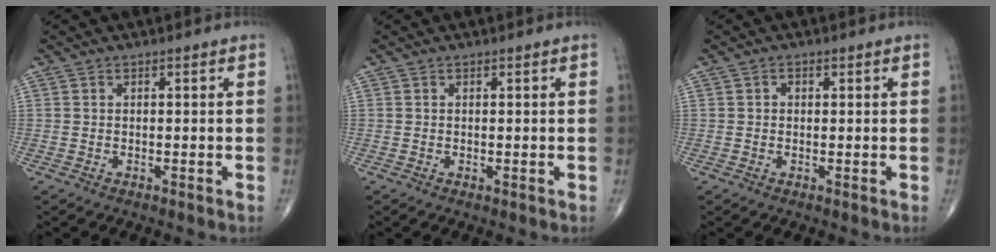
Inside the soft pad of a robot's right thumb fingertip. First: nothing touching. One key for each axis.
{"total": 0.0}
{"total": 1.0, "fx": 0.2, "fy": 0.8, "fz": 0.5, "tx": -0.002, "ty": 0.002, "tz": 0.002}